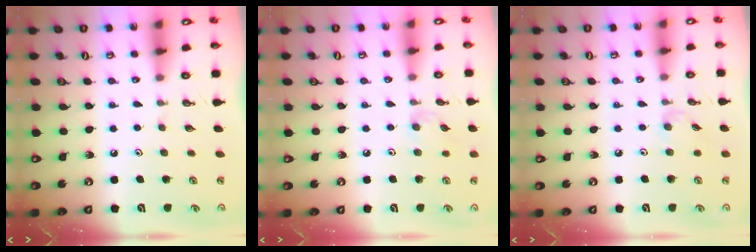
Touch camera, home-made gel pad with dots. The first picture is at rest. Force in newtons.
{"total": 6.6, "press": 6.5, "slide": 0.7}
{"total": 3.9, "press": 3.8, "slide": 0.6}